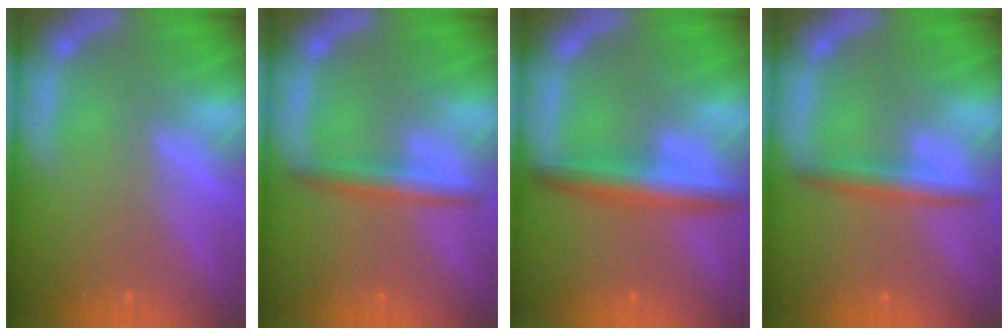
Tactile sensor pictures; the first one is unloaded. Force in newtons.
{"total": 3.0}
{"total": 4.5}
{"total": 3.0}